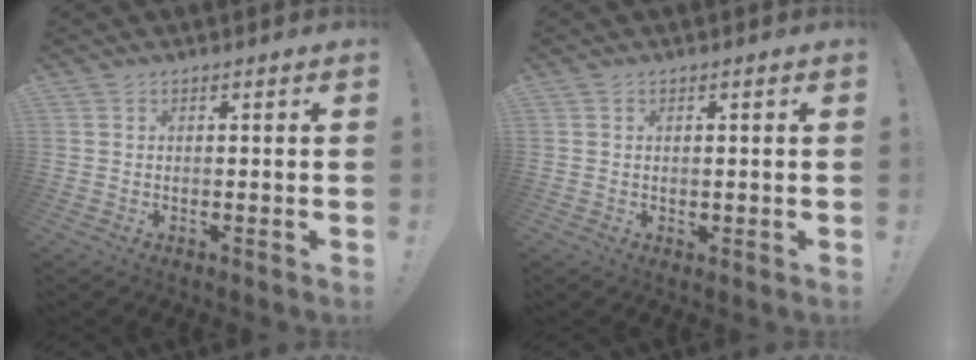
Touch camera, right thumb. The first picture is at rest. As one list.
[{"total": 0.6, "force": [0.4, 0.5, 0.1], "torque": [0.008, -0.002, 0.005]}]